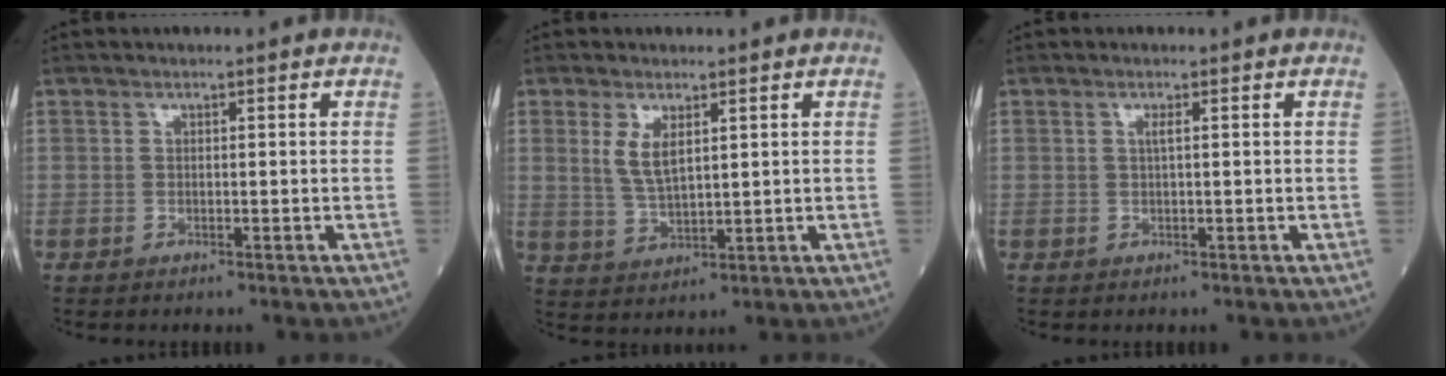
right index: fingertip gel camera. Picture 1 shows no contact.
{"total": 4.7, "force": [1.8, 1.6, 4.0], "torque": [-0.086, -0.004, 0.042]}
{"total": 0.9, "force": [0.3, -0.1, 0.8], "torque": [-0.020, 0.001, 0.004]}